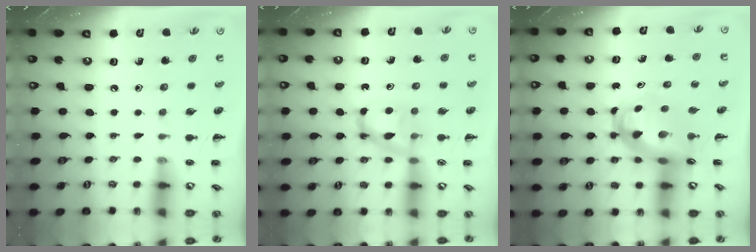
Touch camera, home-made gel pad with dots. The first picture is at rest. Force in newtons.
{"total": 6.3, "press": 6.3, "slide": 0.5}
{"total": 5.1, "press": 4.9, "slide": 1.4}